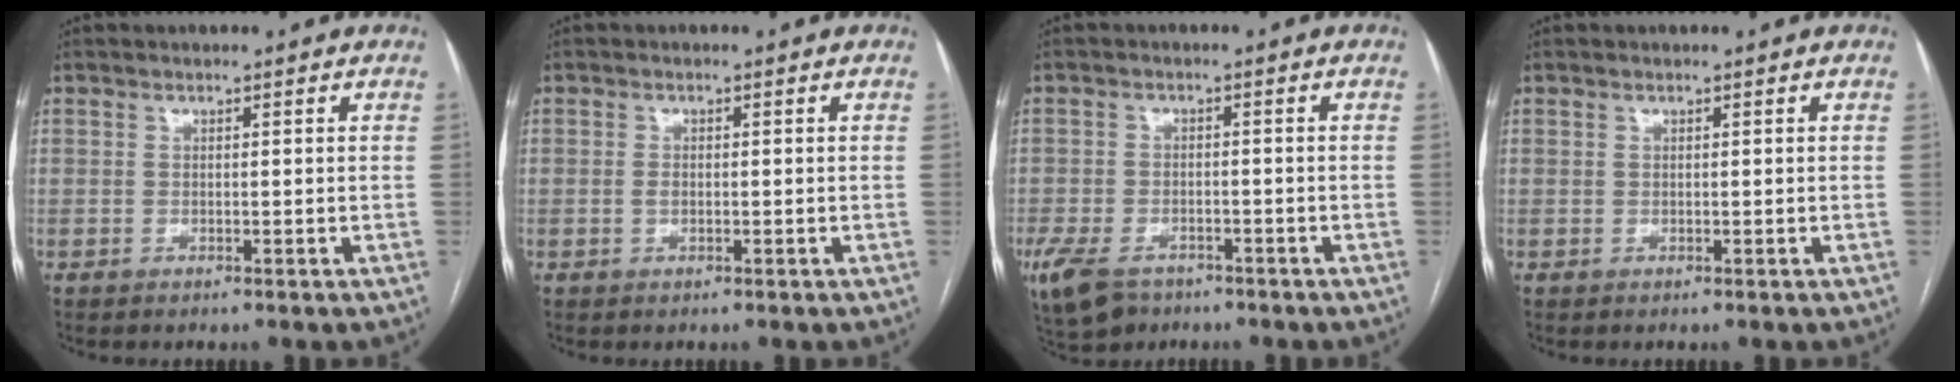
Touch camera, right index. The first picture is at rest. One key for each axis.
{"total": 1.2, "fx": -0.2, "fy": 0.7, "fz": 0.9, "tx": -0.019, "ty": 0.001, "tz": -0.002}
{"total": 10.0, "fx": -6.2, "fy": 6.0, "fz": 5.0, "tx": -0.124, "ty": -0.008, "tz": -0.096}
{"total": 0.0}